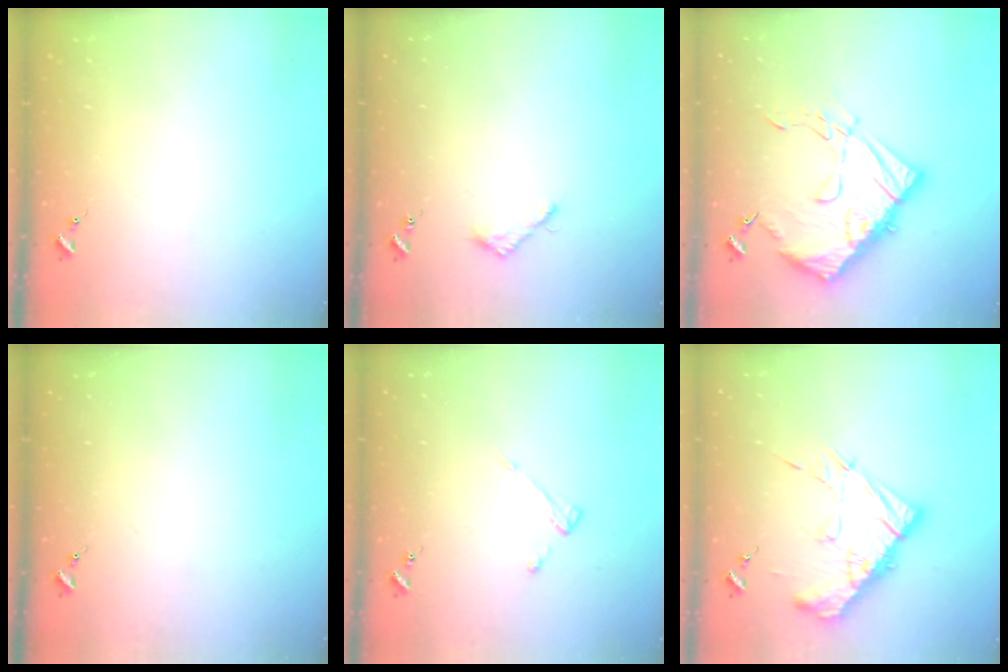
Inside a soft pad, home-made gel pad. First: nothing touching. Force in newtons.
{"total": 4.3, "press": 4.2, "slide": 0.2}
{"total": 17.5, "press": 17.5, "slide": 1.0}
{"total": 0.0}
{"total": 2.8, "press": 2.8, "slide": 0.3}
{"total": 16.3, "press": 16.2, "slide": 1.3}